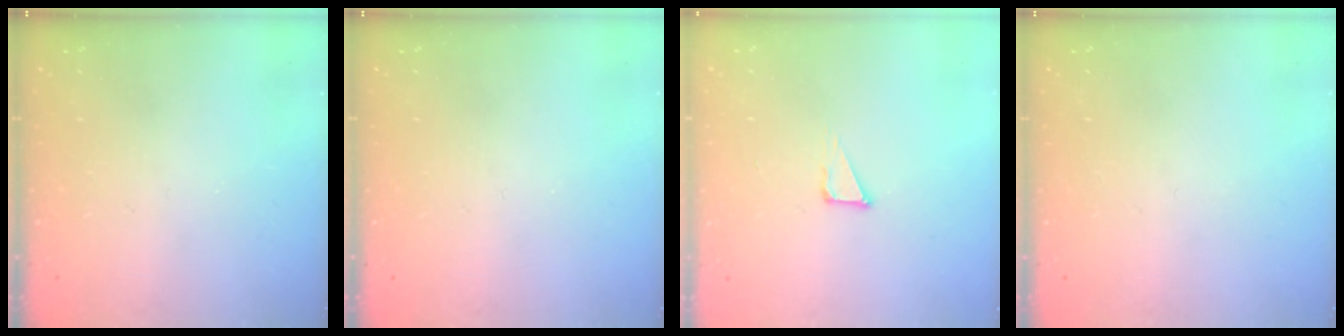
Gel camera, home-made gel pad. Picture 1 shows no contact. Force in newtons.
{"total": 0.0}
{"total": 3.4, "press": 3.3, "slide": 0.9}
{"total": 0.0}